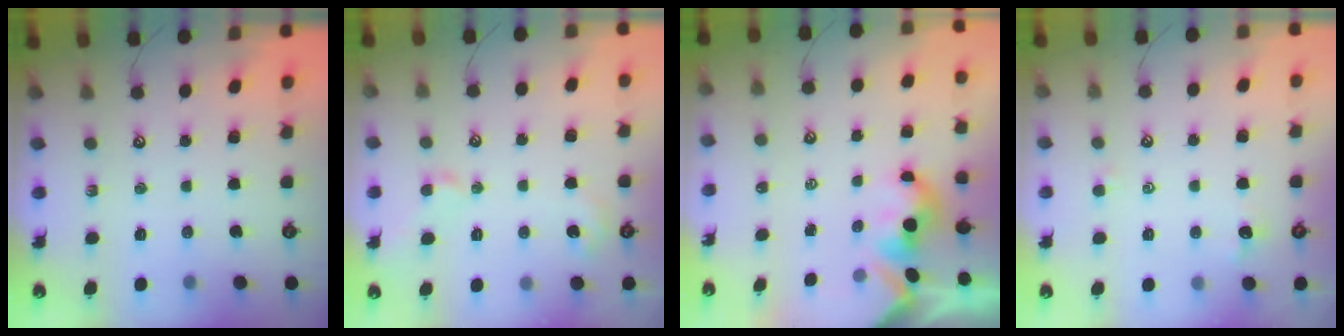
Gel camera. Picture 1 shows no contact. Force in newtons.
{"total": 3.9, "press": 3.8, "slide": 0.7}
{"total": 1.7, "press": 1.6, "slide": 0.2}
{"total": 0.9, "press": 0.8, "slide": 0.5}